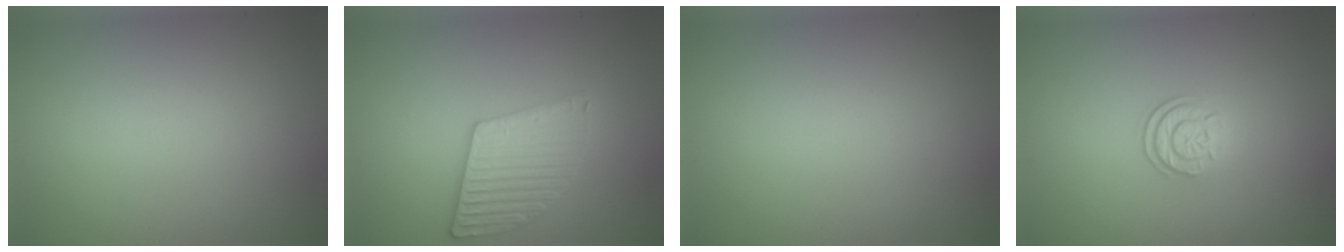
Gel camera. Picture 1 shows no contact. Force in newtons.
{"total": 3.4, "press": 3.3, "slide": 1.0}
{"total": 0.0}
{"total": 2.4, "press": 1.8, "slide": 1.5}